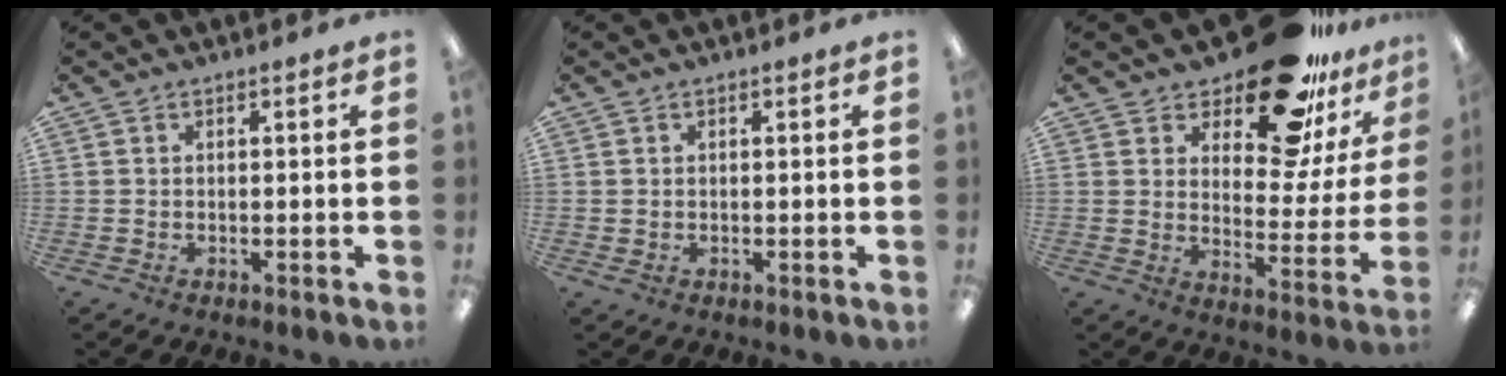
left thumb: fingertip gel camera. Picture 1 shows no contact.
{"total": 0.6, "force": [0.3, 0.5, 0.3], "torque": [0.002, 0.000, 0.002]}
{"total": 20.3, "force": [15.6, 7.1, 10.8], "torque": [-0.164, -0.100, 0.263]}